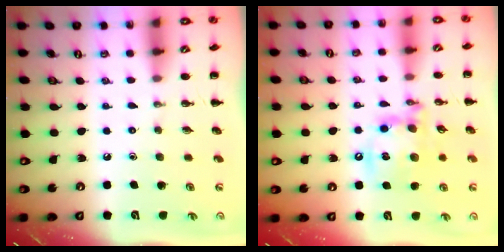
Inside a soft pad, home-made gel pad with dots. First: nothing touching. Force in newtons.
{"total": 14.2, "press": 13.9, "slide": 3.0}